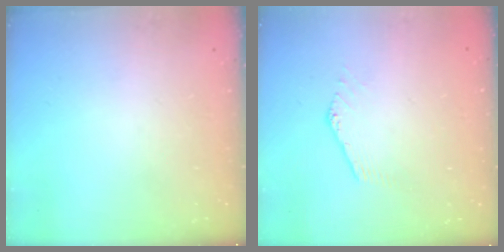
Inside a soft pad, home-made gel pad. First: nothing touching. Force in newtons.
{"total": 0.5, "press": 0.4, "slide": 0.4}